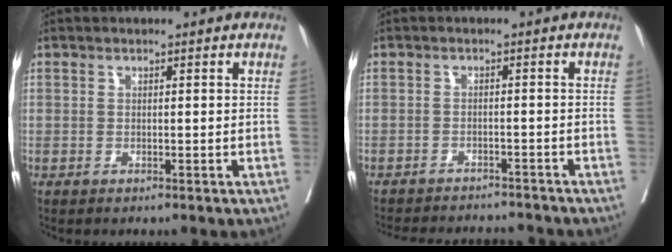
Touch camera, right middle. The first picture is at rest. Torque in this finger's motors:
{"motor_torque": [0.34, -0.53, 0.11, 0.05]}